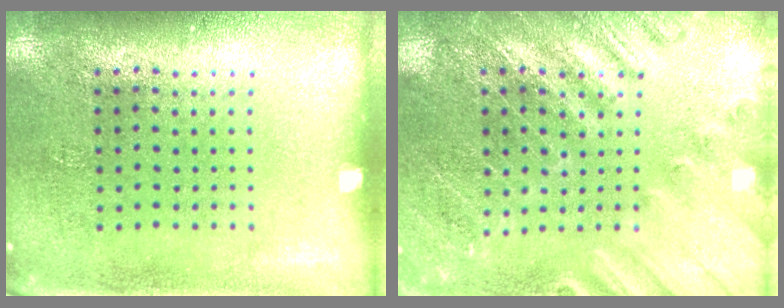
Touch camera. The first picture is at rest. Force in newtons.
{"total": 2.5, "press": 2.5, "slide": 0.2}